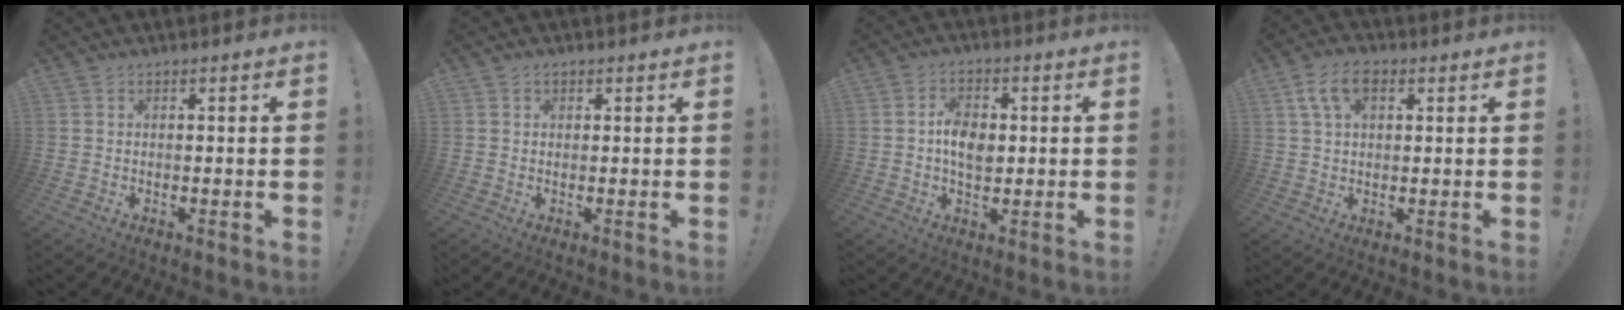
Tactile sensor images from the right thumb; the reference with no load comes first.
{"total": 0.6, "force": [0.3, 0.6, 0.2], "torque": [0.000, 0.001, 0.004]}
{"total": 7.3, "force": [0.1, 5.0, 5.3], "torque": [-0.080, 0.006, 0.000]}
{"total": 8.1, "force": [2.9, 4.8, 5.9], "torque": [-0.106, 0.010, 0.057]}